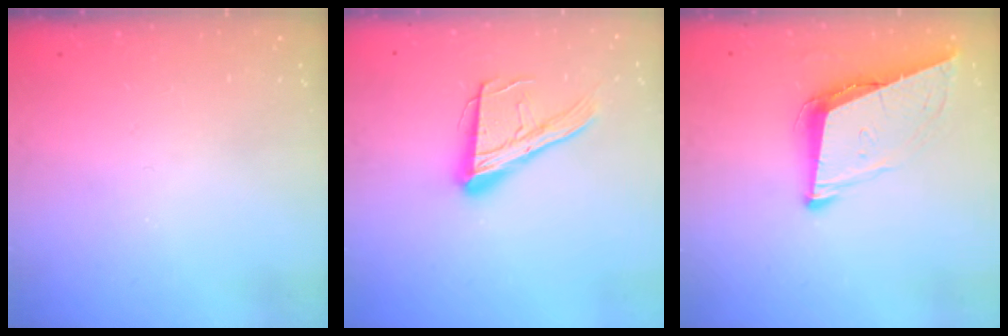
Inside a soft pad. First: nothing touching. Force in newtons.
{"total": 16.3, "press": 16.2, "slide": 1.4}
{"total": 9.1, "press": 8.7, "slide": 2.6}